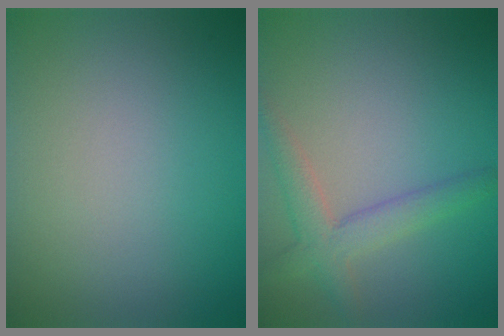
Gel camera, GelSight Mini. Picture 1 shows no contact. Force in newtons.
{"total": 3.3, "press": 3.3, "slide": 0.2}